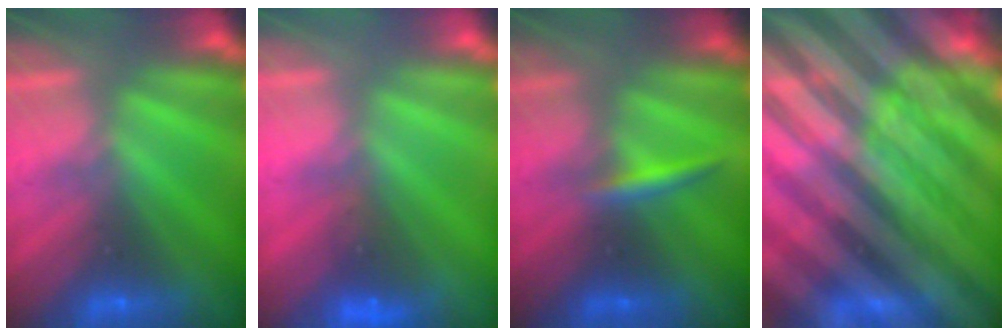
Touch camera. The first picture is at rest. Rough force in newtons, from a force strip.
{"total": 3.7}
{"total": 2.4}
{"total": 7.6}